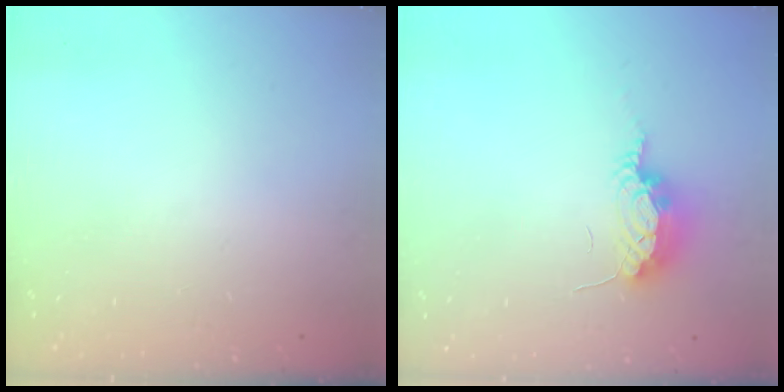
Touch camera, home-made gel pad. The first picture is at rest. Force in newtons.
{"total": 7.8, "press": 7.6, "slide": 1.9}